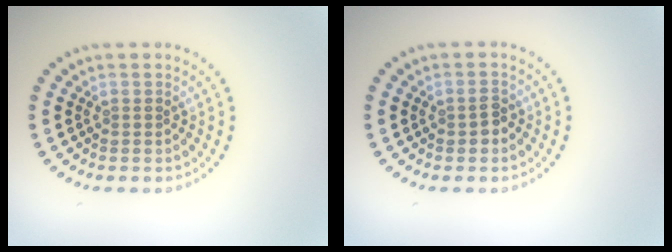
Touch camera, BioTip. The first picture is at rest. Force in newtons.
{"total": 1.3, "press": 1.3, "slide": 0.1}